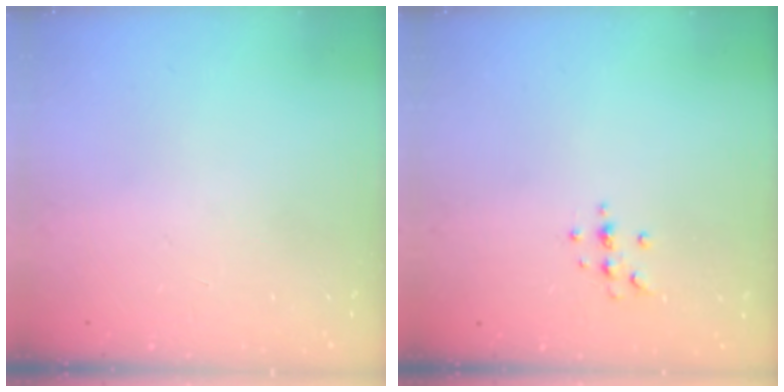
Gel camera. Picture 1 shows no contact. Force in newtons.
{"total": 3.7, "press": 3.7, "slide": 0.5}